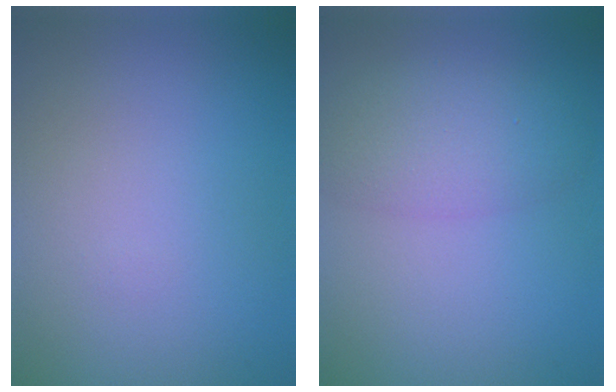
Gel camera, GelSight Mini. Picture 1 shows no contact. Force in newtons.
{"total": 4.2, "press": 4.1, "slide": 0.3}